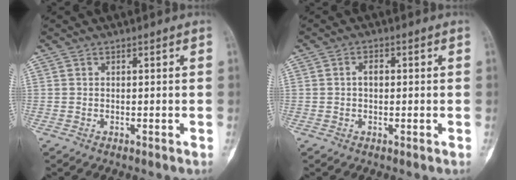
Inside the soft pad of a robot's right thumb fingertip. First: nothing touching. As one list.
[{"total": 2.0, "force": [0.0, 1.3, 1.5], "torque": [-0.018, 0.008, -0.002]}]